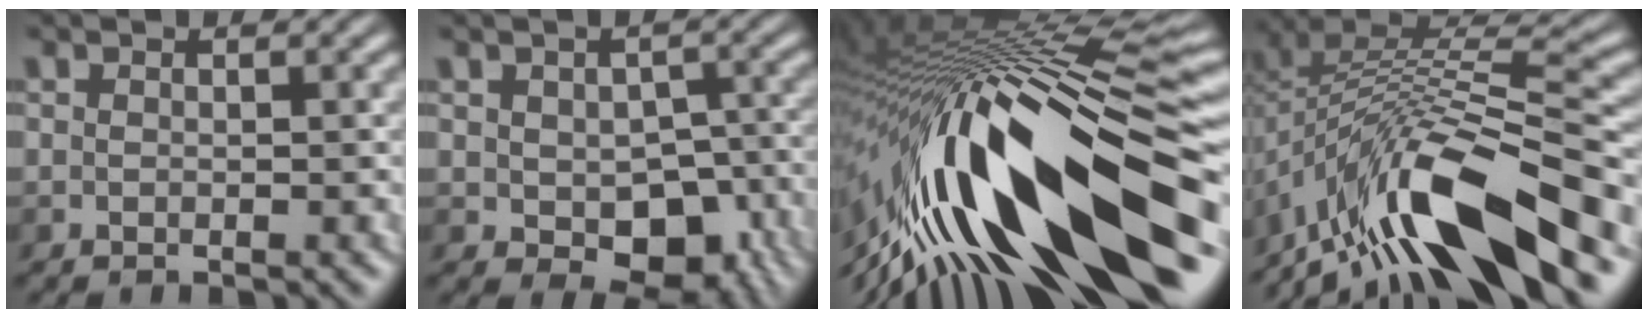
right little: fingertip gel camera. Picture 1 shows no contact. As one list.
[{"total": 5.5, "force": [-2.2, 3.6, 3.6], "torque": [-0.054, -0.010, -0.026]}, {"total": 16.7, "force": [-5.4, 4.5, 15.2], "torque": [-0.267, 0.032, -0.104]}, {"total": 13.4, "force": [-9.1, 4.1, 8.9], "torque": [-0.168, 0.019, -0.158]}]